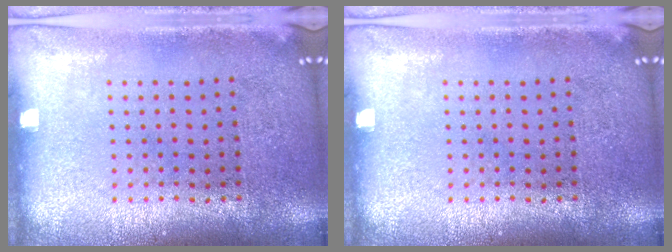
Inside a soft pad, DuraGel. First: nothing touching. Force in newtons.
{"total": 0.0}